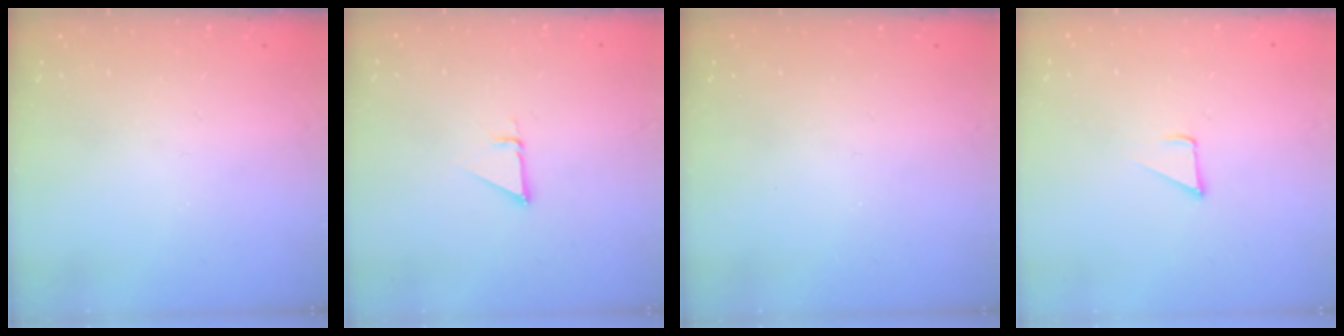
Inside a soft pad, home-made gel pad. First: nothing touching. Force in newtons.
{"total": 2.3, "press": 2.3, "slide": 0.1}
{"total": 0.0}
{"total": 2.8, "press": 2.8, "slide": 0.2}